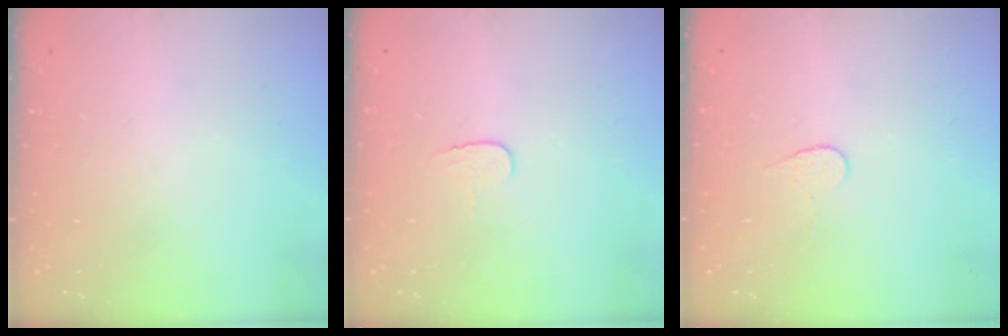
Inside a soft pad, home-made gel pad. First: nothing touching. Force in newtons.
{"total": 3.9, "press": 3.8, "slide": 0.4}
{"total": 3.7, "press": 3.7, "slide": 0.4}